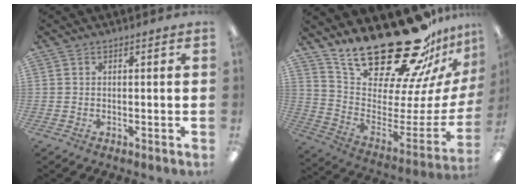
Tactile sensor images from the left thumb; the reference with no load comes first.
{"total": 28.6, "force": [23.0, 9.1, 14.4], "torque": [-0.214, -0.178, 0.413]}